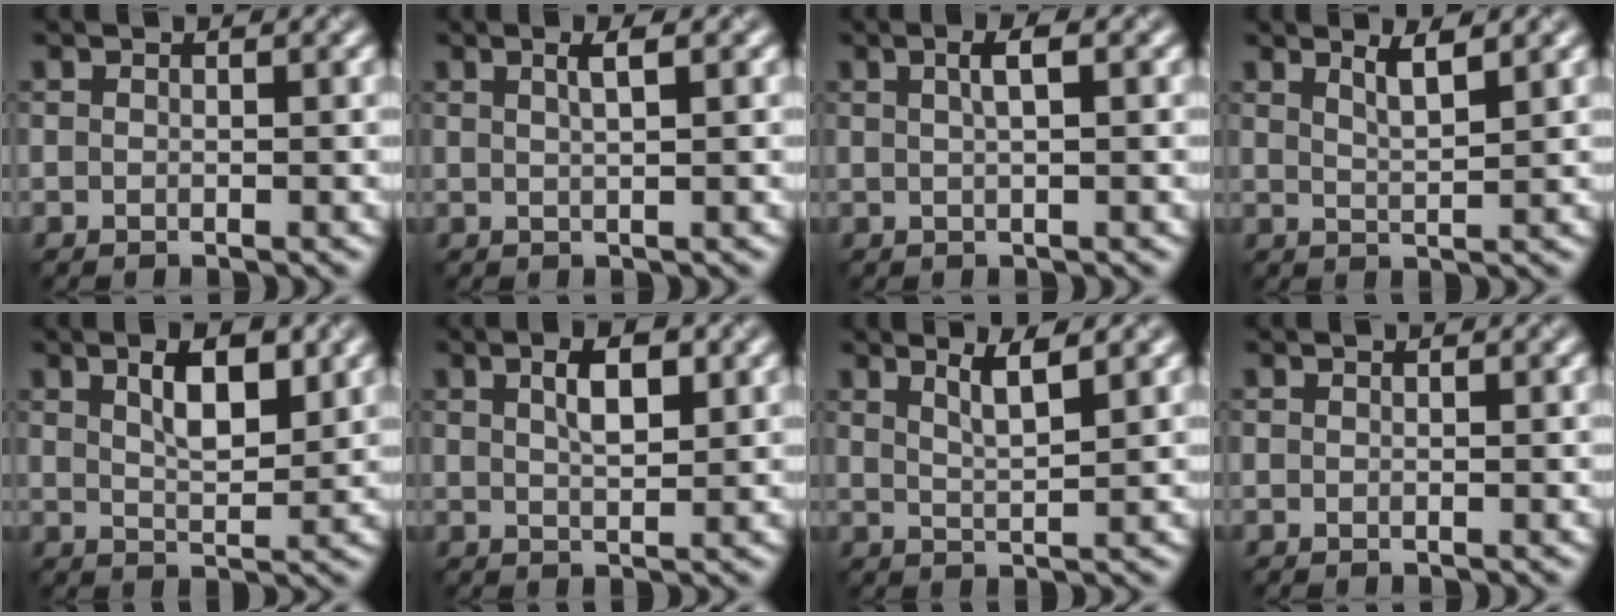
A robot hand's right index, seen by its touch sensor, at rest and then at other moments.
{"total": 1.0, "force": [0.2, 0.1, 0.9], "torque": [-0.019, 0.008, 0.010]}
{"total": 1.3, "force": [0.1, 0.2, 1.3], "torque": [-0.023, 0.012, 0.008]}
{"total": 1.4, "force": [1.0, 0.0, 1.0], "torque": [-0.018, 0.004, 0.027]}
{"total": 3.2, "force": [1.4, 0.8, 2.7], "torque": [-0.053, 0.007, 0.035]}
{"total": 2.2, "force": [0.8, 0.5, 2.0], "torque": [-0.039, 0.013, 0.024]}
{"total": 1.7, "force": [1.1, 0.0, 1.4], "torque": [-0.025, 0.004, 0.030]}
{"total": 0.0}